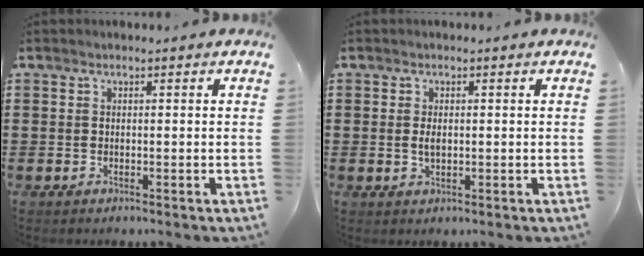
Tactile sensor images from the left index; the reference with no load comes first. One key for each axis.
{"total": 1.9, "fx": 0.1, "fy": 0.9, "fz": 1.7, "tx": -0.035, "ty": 0.003, "tz": 0.000}